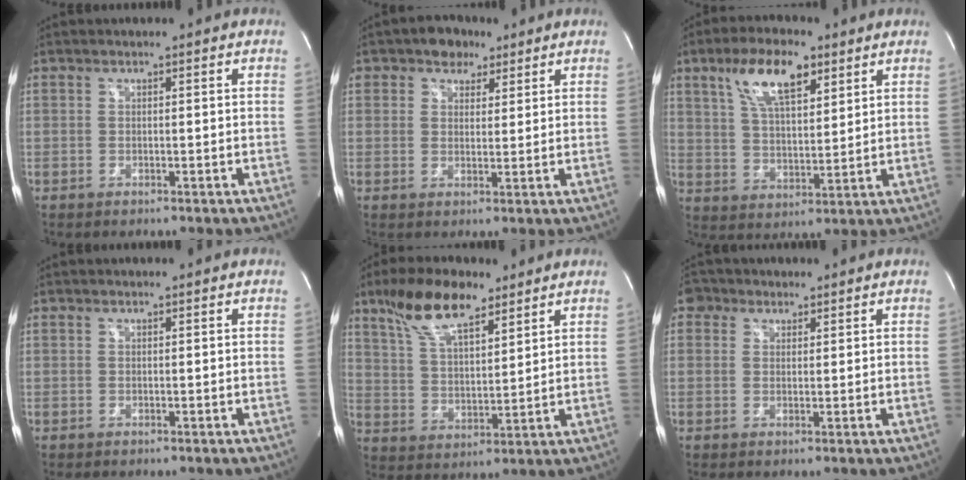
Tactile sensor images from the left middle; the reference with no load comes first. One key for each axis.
{"total": 4.8, "fx": 2.9, "fy": 3.3, "fz": 1.8, "tx": -0.023, "ty": 0.013, "tz": 0.046}
{"total": 10.8, "fx": 5.9, "fy": 3.9, "fz": 8.1, "tx": -0.155, "ty": 0.014, "tz": 0.112}
{"total": 0.0}
{"total": 11.8, "fx": 8.1, "fy": 3.9, "fz": 7.6, "tx": -0.147, "ty": 0.016, "tz": 0.154}
{"total": 3.6, "fx": 1.9, "fy": 2.9, "fz": 0.8, "tx": -0.013, "ty": 0.015, "tz": 0.031}